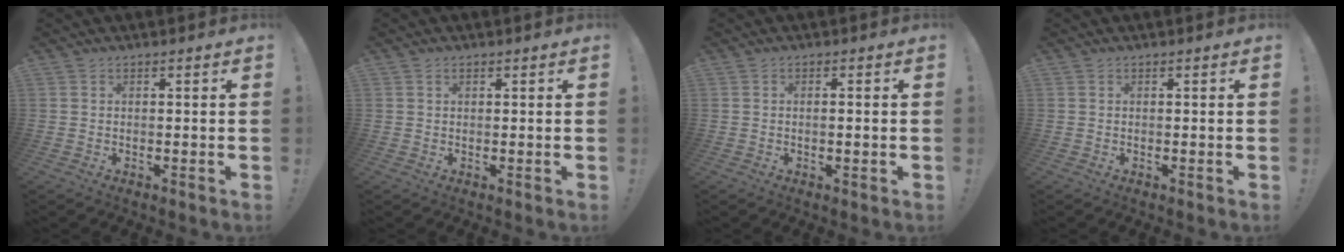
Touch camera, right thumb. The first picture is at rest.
{"total": 0.6, "force": [0.4, 0.4, 0.3], "torque": [-0.009, 0.003, 0.008]}
{"total": 1.4, "force": [-0.3, 0.1, 1.3], "torque": [-0.021, 0.001, -0.006]}
{"total": 0.0}